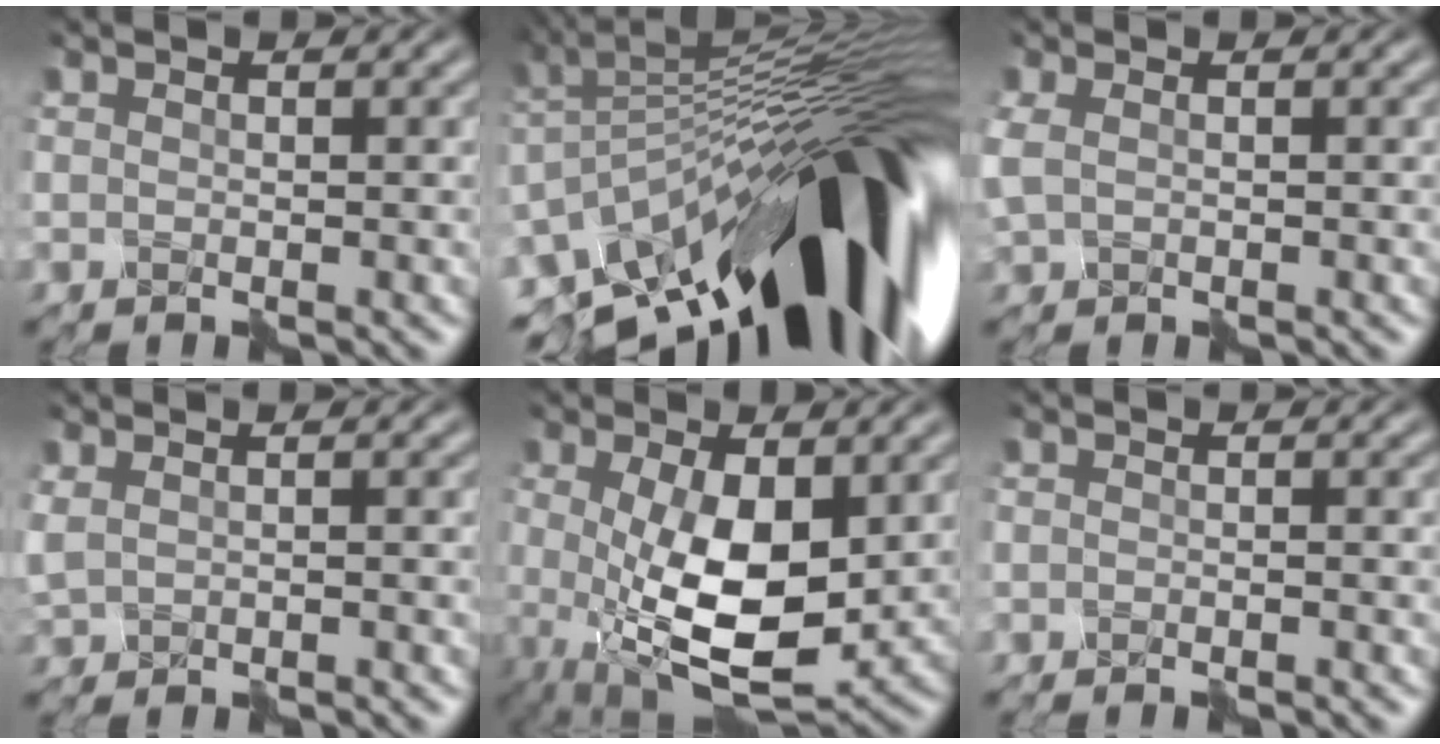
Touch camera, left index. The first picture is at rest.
{"total": 18.6, "force": [-9.2, 6.7, 14.8], "torque": [-0.193, 0.031, -0.180]}
{"total": 1.9, "force": [-0.3, 1.3, 1.4], "torque": [-0.038, 0.000, -0.002]}
{"total": 1.5, "force": [-0.1, 1.0, 1.1], "torque": [-0.024, 0.001, 0.004]}
{"total": 8.7, "force": [-0.9, 3.9, 7.8], "torque": [-0.148, -0.015, -0.009]}
{"total": 1.2, "force": [-1.2, -0.1, 0.1], "torque": [0.001, 0.001, -0.026]}